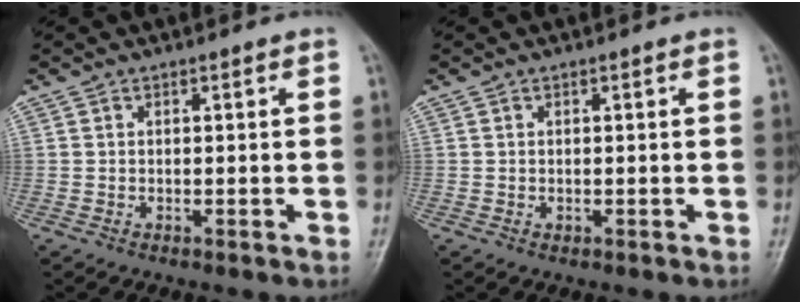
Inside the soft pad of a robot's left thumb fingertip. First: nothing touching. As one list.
[{"total": 0.0}]